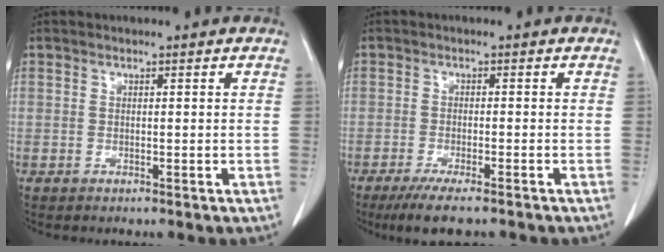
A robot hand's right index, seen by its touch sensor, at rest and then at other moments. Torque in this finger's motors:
{"motor_torque": [-0.03, -0.02, 0.35, 0.10]}